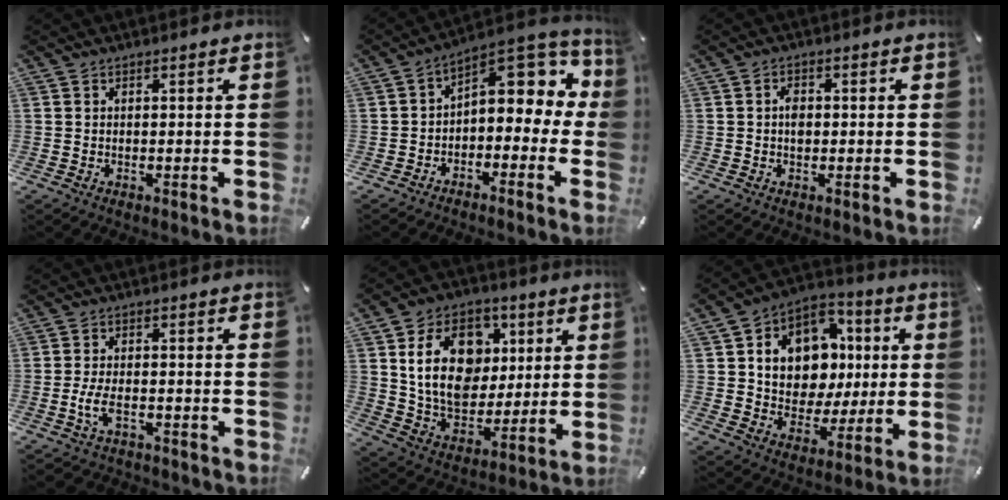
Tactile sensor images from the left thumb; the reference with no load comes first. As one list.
[{"total": 9.2, "force": [2.9, 6.0, 6.4], "torque": [-0.071, -0.037, 0.050]}, {"total": 2.5, "force": [0.0, 1.8, 1.8], "torque": [-0.028, 0.001, -0.003]}, {"total": 5.8, "force": [-2.8, 3.0, 4.1], "torque": [-0.092, 0.009, -0.055]}, {"total": 18.3, "force": [4.8, 14.2, 10.4], "torque": [-0.189, 0.000, 0.092]}, {"total": 14.4, "force": [1.8, 12.3, 7.2], "torque": [-0.117, -0.011, 0.045]}]